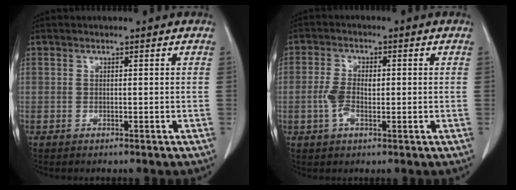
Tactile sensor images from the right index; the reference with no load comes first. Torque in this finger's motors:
{"motor_torque": [0.18, -0.01, 0.18, 0.08]}